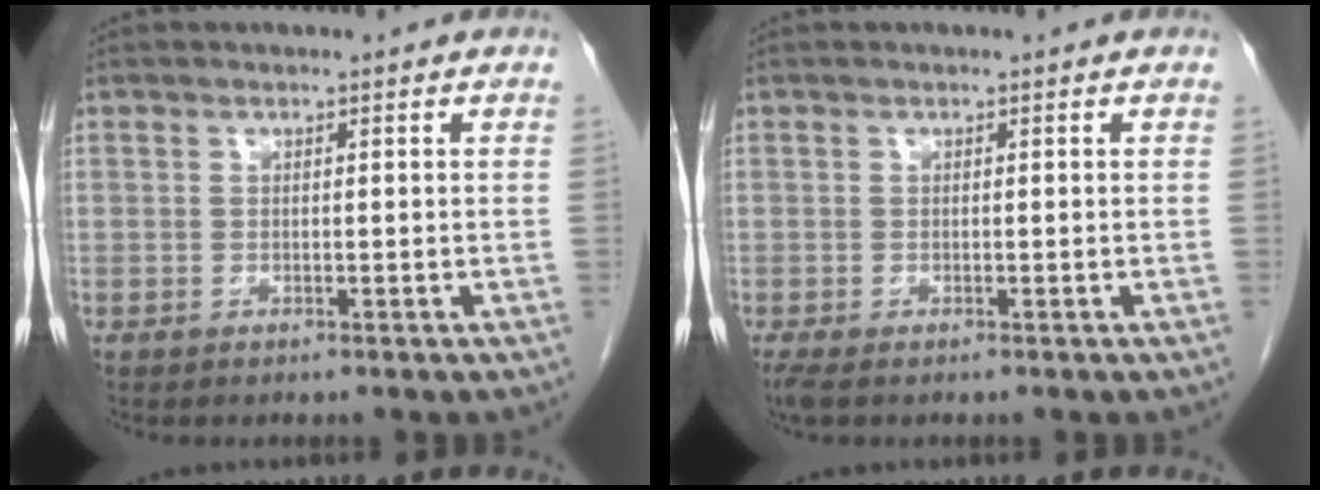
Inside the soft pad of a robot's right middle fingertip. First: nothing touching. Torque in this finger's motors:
{"motor_torque": [0.56, -0.25, 0.08, 0.03]}